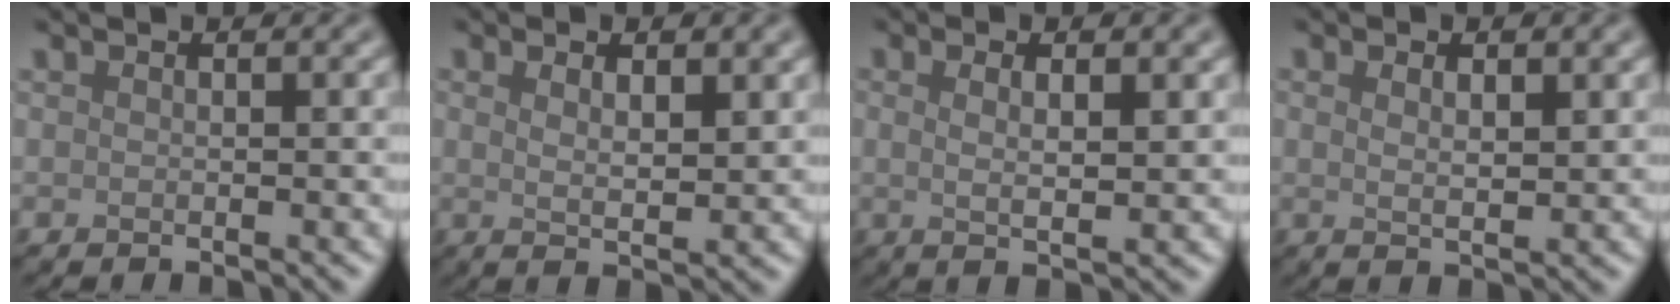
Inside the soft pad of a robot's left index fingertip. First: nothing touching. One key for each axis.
{"total": 3.6, "fx": 1.5, "fy": 1.0, "fz": 3.2, "tx": -0.046, "ty": -0.003, "tz": 0.021}
{"total": 3.6, "fx": 1.1, "fy": 0.9, "fz": 3.3, "tx": -0.041, "ty": -0.004, "tz": 0.009}
{"total": 2.6, "fx": 1.1, "fy": 0.9, "fz": 2.1, "tx": -0.031, "ty": 0.001, "tz": 0.017}